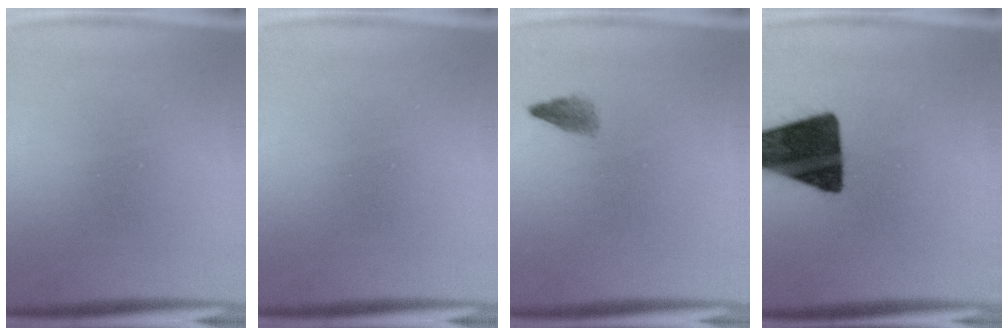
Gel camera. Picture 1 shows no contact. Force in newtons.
{"total": 0.0}
{"total": 1.5}
{"total": 17.9}